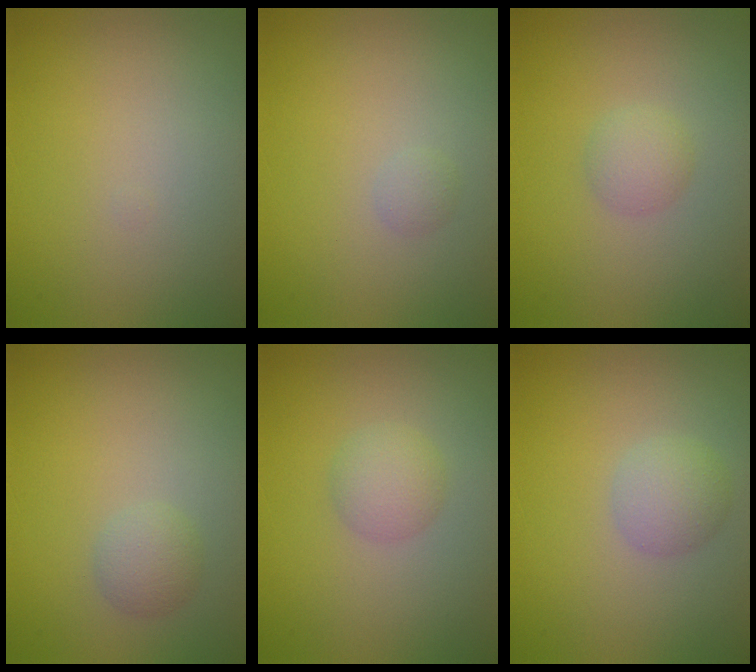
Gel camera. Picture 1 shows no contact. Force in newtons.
{"total": 0.7, "press": 0.7, "slide": 0.0}
{"total": 1.6, "press": 1.6, "slide": 0.0}
{"total": 1.6, "press": 1.6, "slide": 0.0}
{"total": 2.0, "press": 2.0, "slide": 0.1}
{"total": 2.3, "press": 2.3, "slide": 0.0}